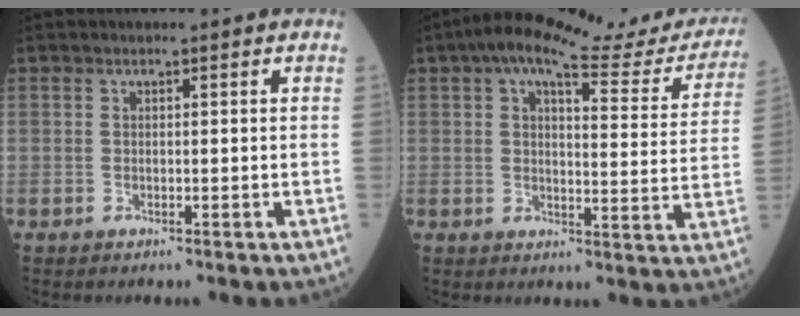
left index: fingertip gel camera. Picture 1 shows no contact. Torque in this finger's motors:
{"motor_torque": [1.11, -1.02, 0.32, 0.07]}